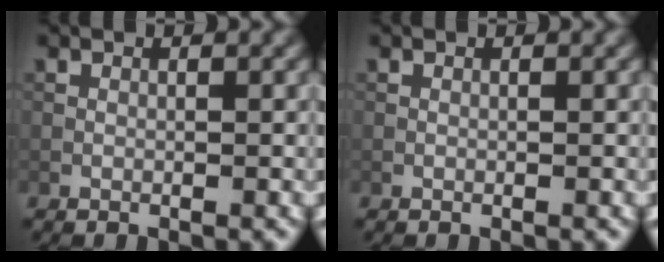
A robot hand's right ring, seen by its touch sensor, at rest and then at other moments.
{"total": 0.0}